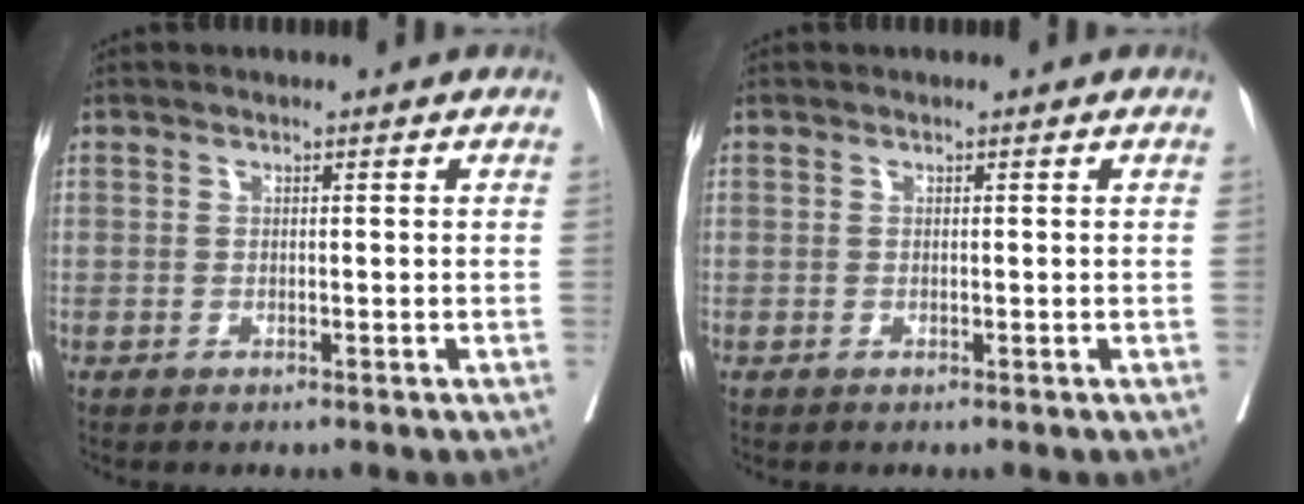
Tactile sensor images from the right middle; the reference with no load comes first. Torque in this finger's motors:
{"motor_torque": [0.00, 0.00, 0.00, 0.00]}